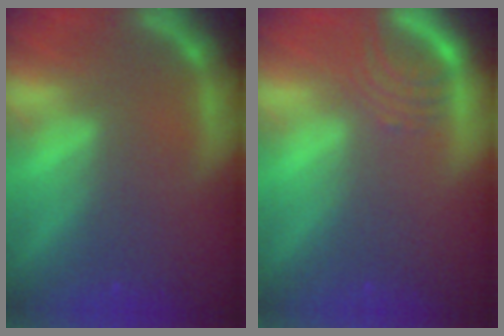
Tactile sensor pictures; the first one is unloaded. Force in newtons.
{"total": 3.0}